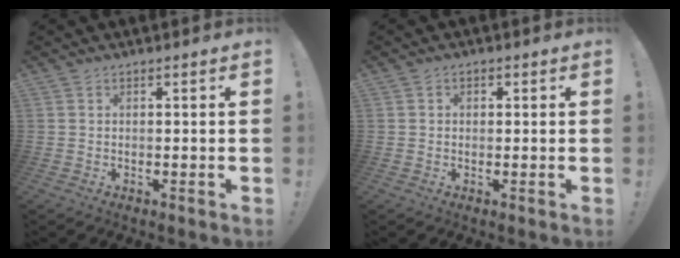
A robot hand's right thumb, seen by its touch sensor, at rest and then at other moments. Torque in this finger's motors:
{"motor_torque": [-0.14, -0.22, -0.51, 0.21, 0.03]}